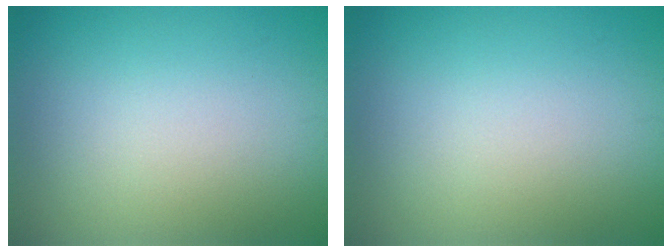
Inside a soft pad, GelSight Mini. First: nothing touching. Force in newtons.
{"total": 0.0}